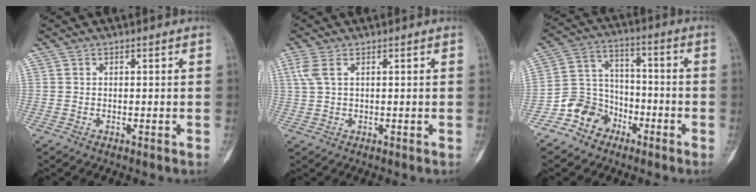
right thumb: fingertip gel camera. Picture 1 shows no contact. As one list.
[{"total": 3.2, "force": [1.3, 1.5, 2.4], "torque": [-0.075, 0.015, 0.035]}, {"total": 9.6, "force": [-5.9, 7.3, 2.2], "torque": [-0.012, 0.065, -0.116]}]